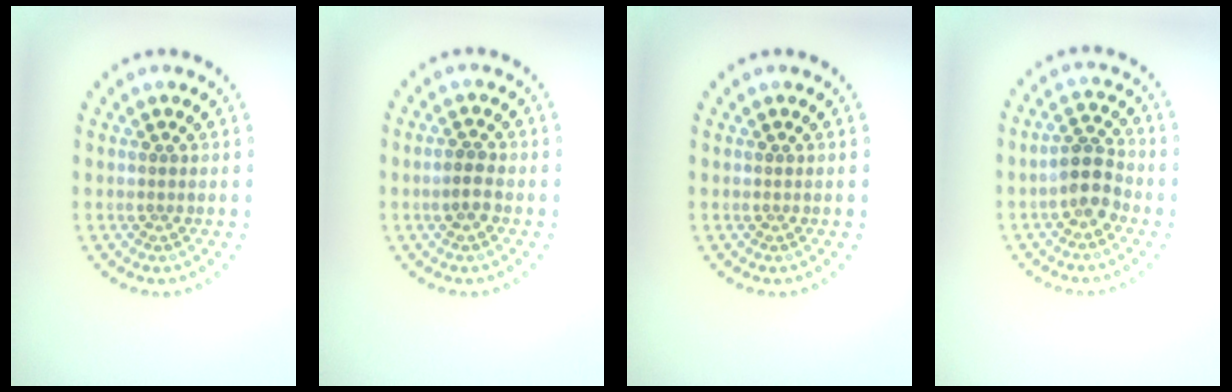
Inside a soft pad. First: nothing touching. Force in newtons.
{"total": 1.8, "press": 1.8, "slide": 0.5}
{"total": 0.0}
{"total": 3.4, "press": 3.2, "slide": 1.3}